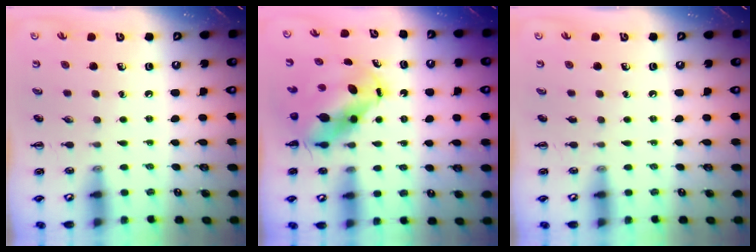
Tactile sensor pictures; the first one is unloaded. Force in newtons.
{"total": 7.6, "press": 7.3, "slide": 2.2}
{"total": 0.0}